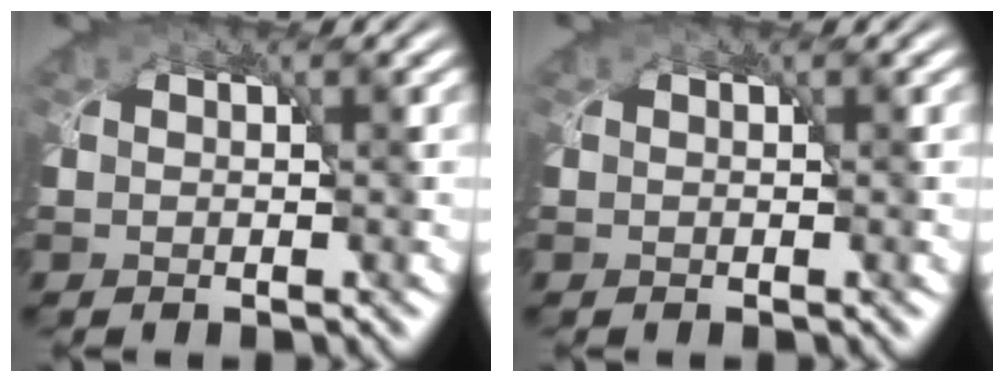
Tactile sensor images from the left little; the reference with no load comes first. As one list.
[{"total": 0.0}]